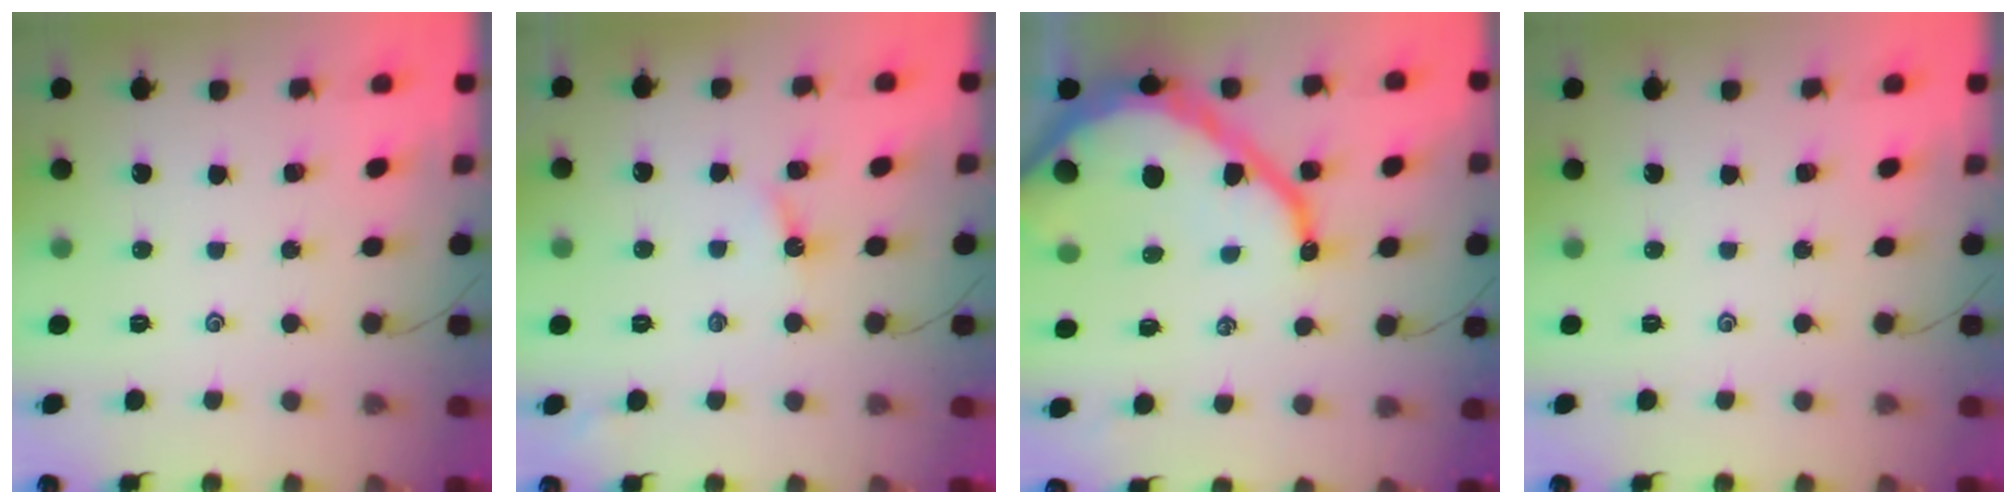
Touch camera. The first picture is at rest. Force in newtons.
{"total": 3.4, "press": 3.4, "slide": 0.4}
{"total": 21.8, "press": 21.7, "slide": 2.2}
{"total": 0.0}